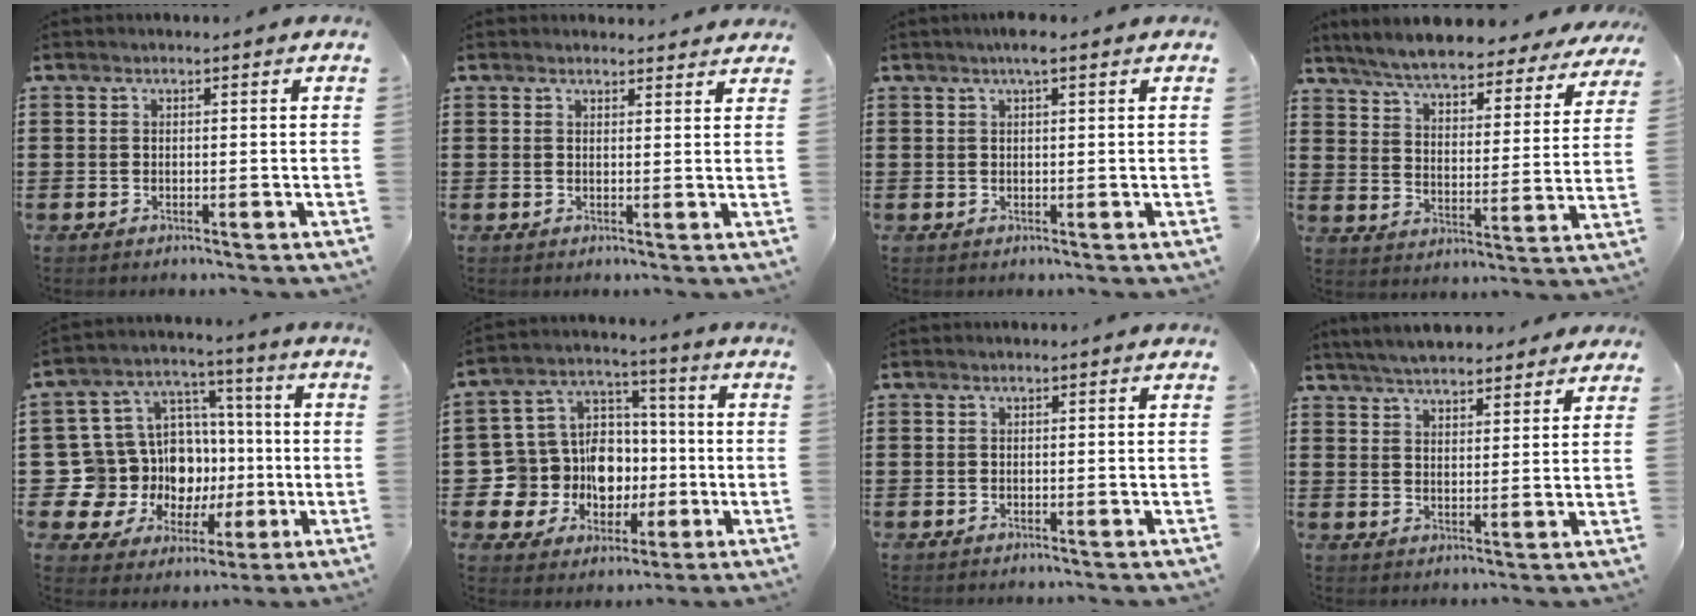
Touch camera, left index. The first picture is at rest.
{"total": 2.1, "force": [2.1, 0.3, 0.1], "torque": [0.001, -0.006, 0.039]}
{"total": 2.8, "force": [1.8, 0.3, 2.2], "torque": [-0.046, 0.005, 0.030]}
{"total": 6.5, "force": [6.2, 0.4, 2.1], "torque": [-0.068, -0.038, 0.107]}
{"total": 13.4, "force": [-1.4, 12.7, 4.0], "torque": [-0.120, -0.025, 0.003]}
{"total": 10.9, "force": [-1.6, 10.2, 3.6], "torque": [-0.131, -0.001, -0.021]}
{"total": 0.0}
{"total": 5.1, "force": [5.0, 0.6, 1.1], "torque": [-0.039, -0.014, 0.092]}